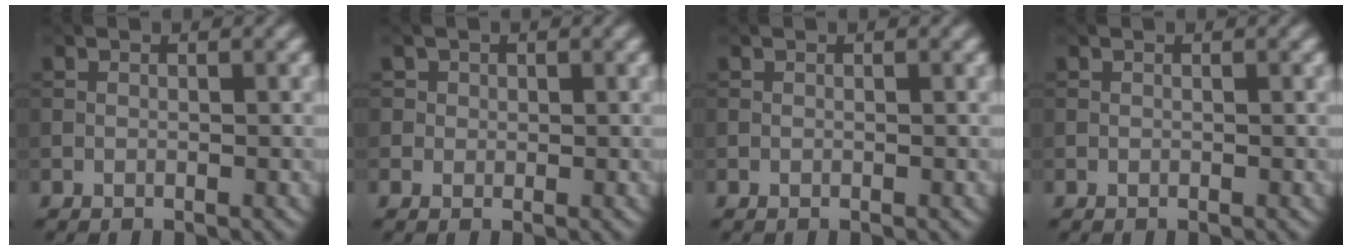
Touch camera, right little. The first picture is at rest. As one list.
[{"total": 1.3, "force": [0.5, 1.2, 0.1], "torque": [0.005, -0.005, 0.001]}, {"total": 0.0}, {"total": 0.0}]